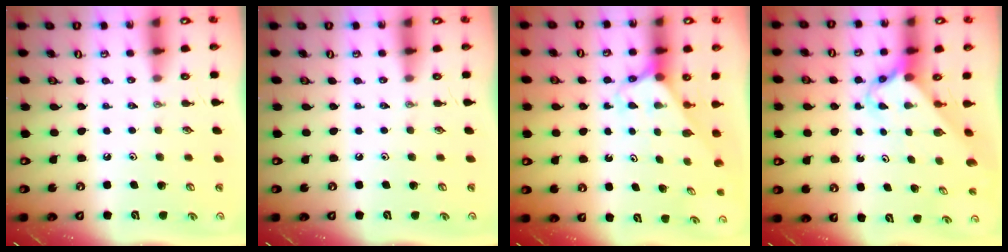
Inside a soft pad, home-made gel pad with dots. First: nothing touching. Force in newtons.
{"total": 0.0}
{"total": 2.5, "press": 2.5, "slide": 0.2}
{"total": 2.7, "press": 2.7, "slide": 0.2}